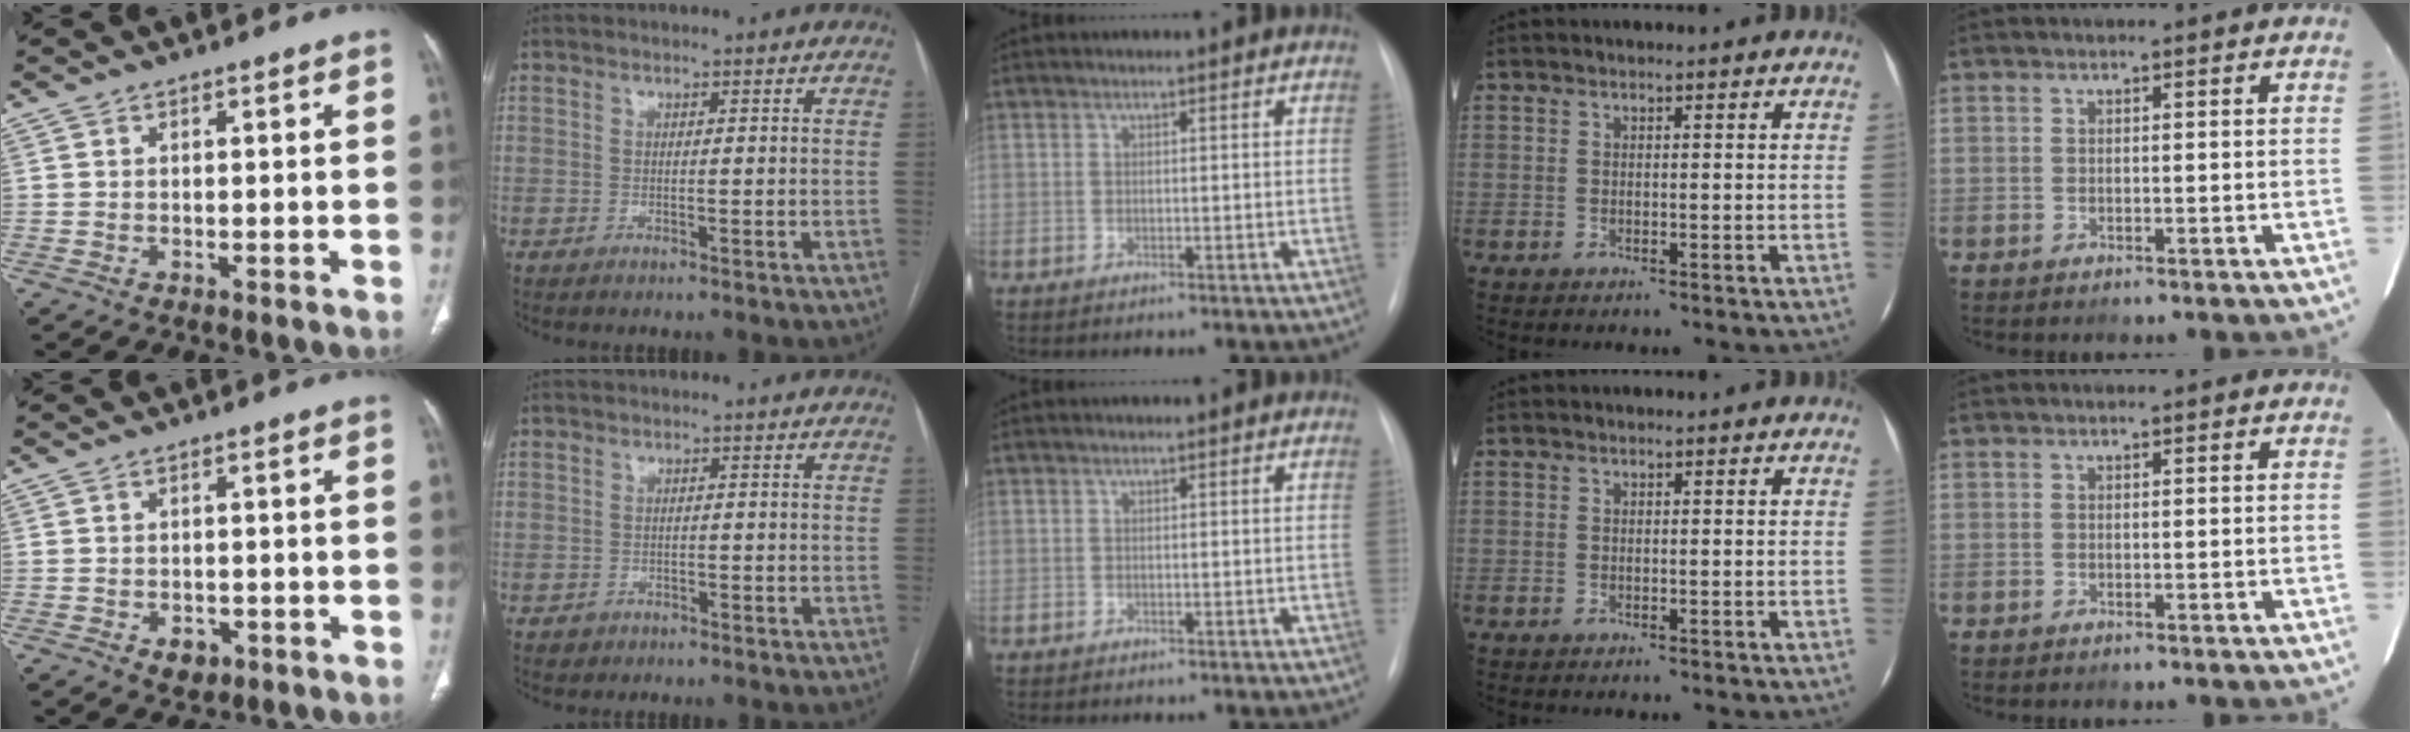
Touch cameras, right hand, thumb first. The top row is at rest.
{"thumb": {"total": 2.9, "force": [-1.2, 2.1, 1.6], "torque": [-0.012, 0.003, -0.009]}, "index": {"total": 1.4, "force": [-0.7, 1.2, 0.0], "torque": [-0.001, 0.006, -0.008]}, "middle": {"total": 0.8, "force": [0.8, 0.0, 0.0], "torque": [0.000, 0.002, 0.015]}}